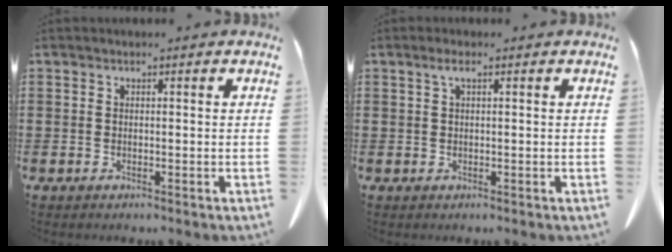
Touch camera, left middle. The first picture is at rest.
{"total": 1.7, "force": [0.6, 0.3, 1.5], "torque": [-0.031, 0.003, 0.011]}